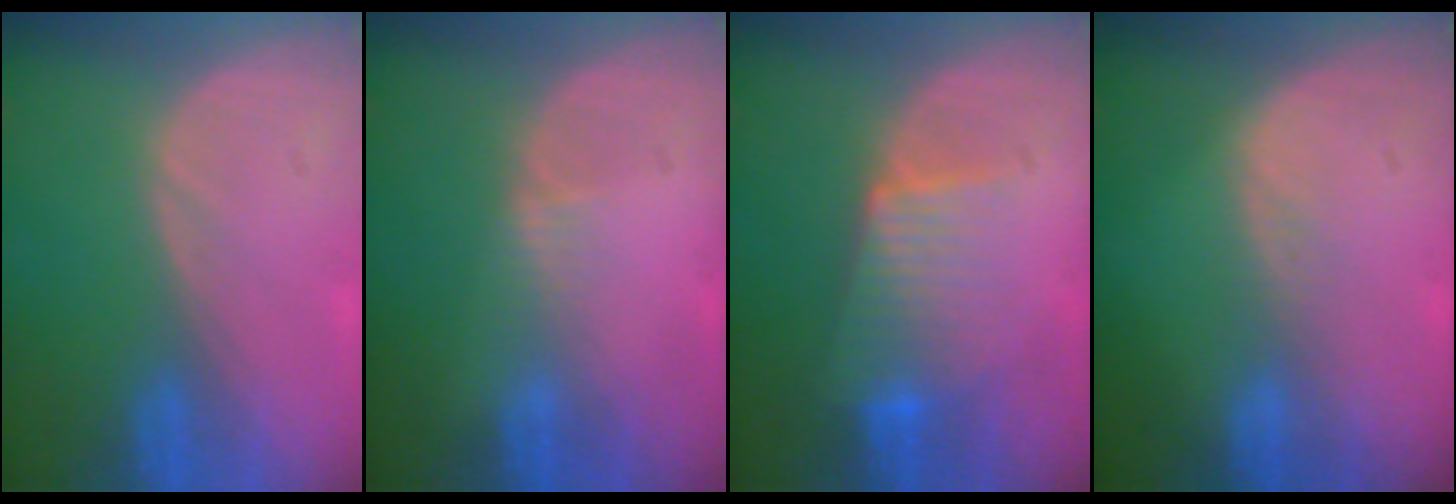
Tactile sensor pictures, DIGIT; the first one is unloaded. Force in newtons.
{"total": 1.3, "press": 1.1, "slide": 0.8}
{"total": 6.5, "press": 6.1, "slide": 2.3}
{"total": 1.3, "press": 1.3, "slide": 0.1}